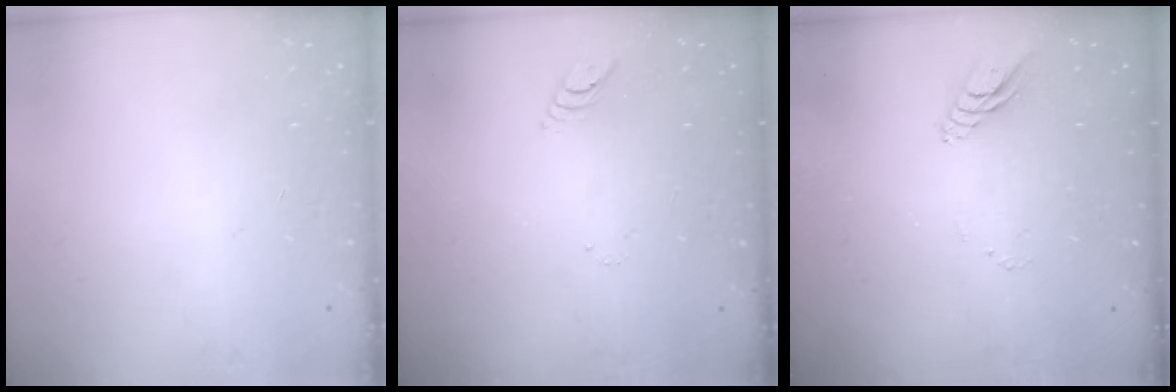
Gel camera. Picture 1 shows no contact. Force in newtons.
{"total": 3.0, "press": 3.0, "slide": 0.3}
{"total": 6.2, "press": 6.2, "slide": 0.5}